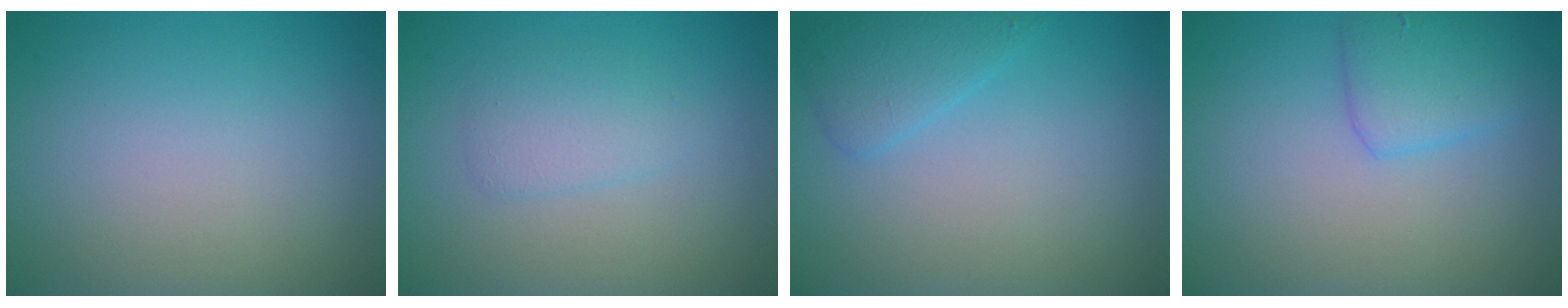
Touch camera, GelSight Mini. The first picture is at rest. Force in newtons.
{"total": 1.9, "press": 1.9, "slide": 0.0}
{"total": 2.1, "press": 2.0, "slide": 0.2}
{"total": 2.8, "press": 2.8, "slide": 0.1}